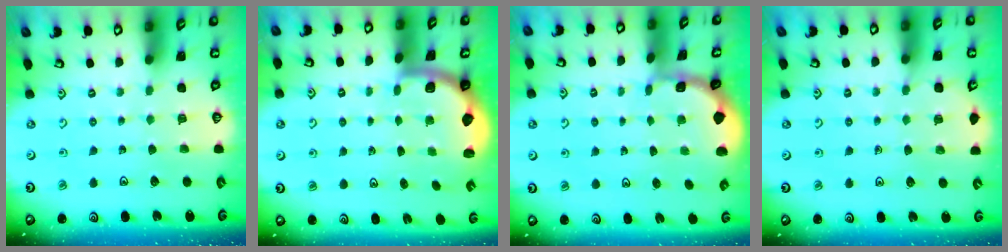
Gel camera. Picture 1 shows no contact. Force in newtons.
{"total": 1.9, "press": 1.8, "slide": 0.5}
{"total": 1.3, "press": 1.2, "slide": 0.1}
{"total": 5.1, "press": 4.6, "slide": 2.2}